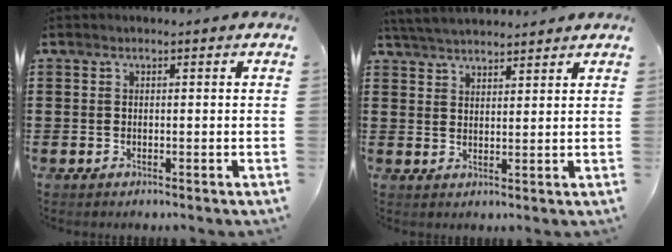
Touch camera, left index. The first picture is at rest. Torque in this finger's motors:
{"motor_torque": [0.35, 0.34, 0.31, 0.10]}